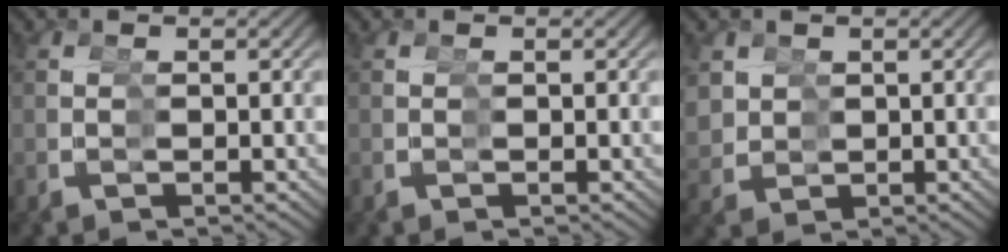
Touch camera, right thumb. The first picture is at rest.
{"total": 0.0}
{"total": 3.2, "force": [1.9, 2.6, -0.1], "torque": [-0.019, -0.012, 0.043]}